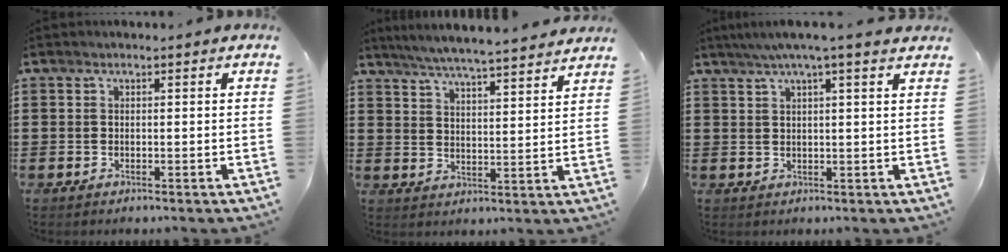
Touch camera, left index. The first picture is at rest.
{"total": 5.1, "force": [4.9, -0.6, 1.4], "torque": [-0.048, -0.033, 0.084]}
{"total": 3.8, "force": [2.7, -0.2, 2.6], "torque": [-0.057, -0.002, 0.047]}